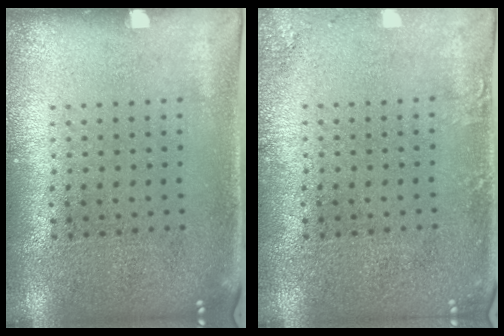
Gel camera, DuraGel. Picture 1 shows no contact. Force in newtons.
{"total": 1.3, "press": 1.3, "slide": 0.0}